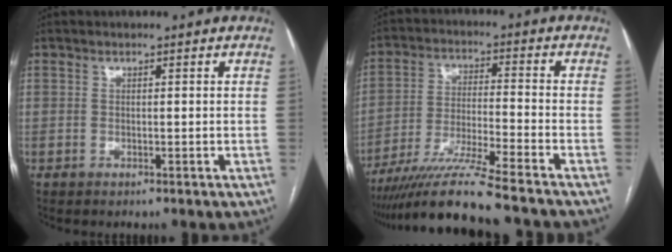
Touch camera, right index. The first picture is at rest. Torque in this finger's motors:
{"motor_torque": [1.07, -1.07, 0.66, 0.09]}